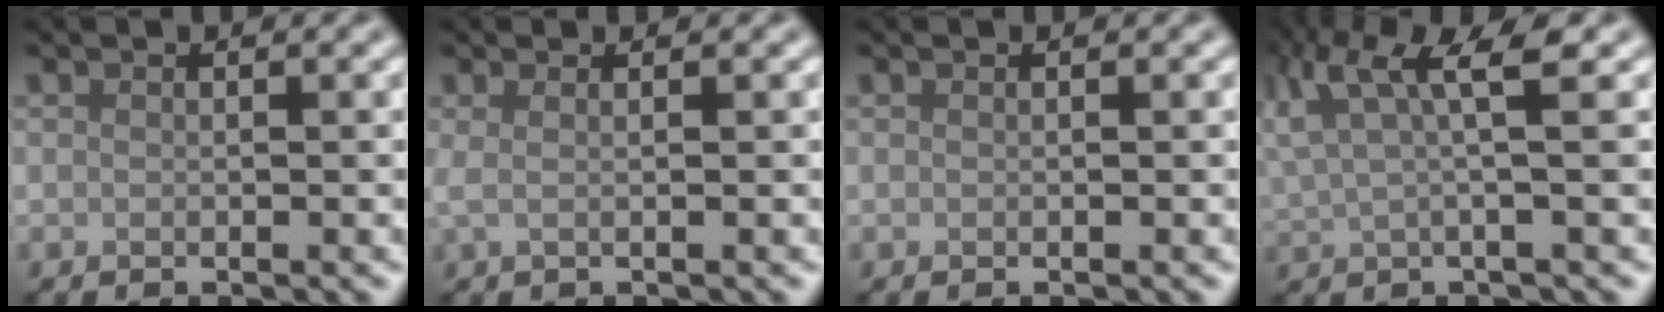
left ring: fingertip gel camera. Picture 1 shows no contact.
{"total": 1.3, "force": [0.3, 0.5, 1.2], "torque": [-0.018, 0.002, 0.000]}
{"total": 0.0}
{"total": 5.4, "force": [2.6, 1.0, 4.7], "torque": [-0.096, 0.008, 0.051]}